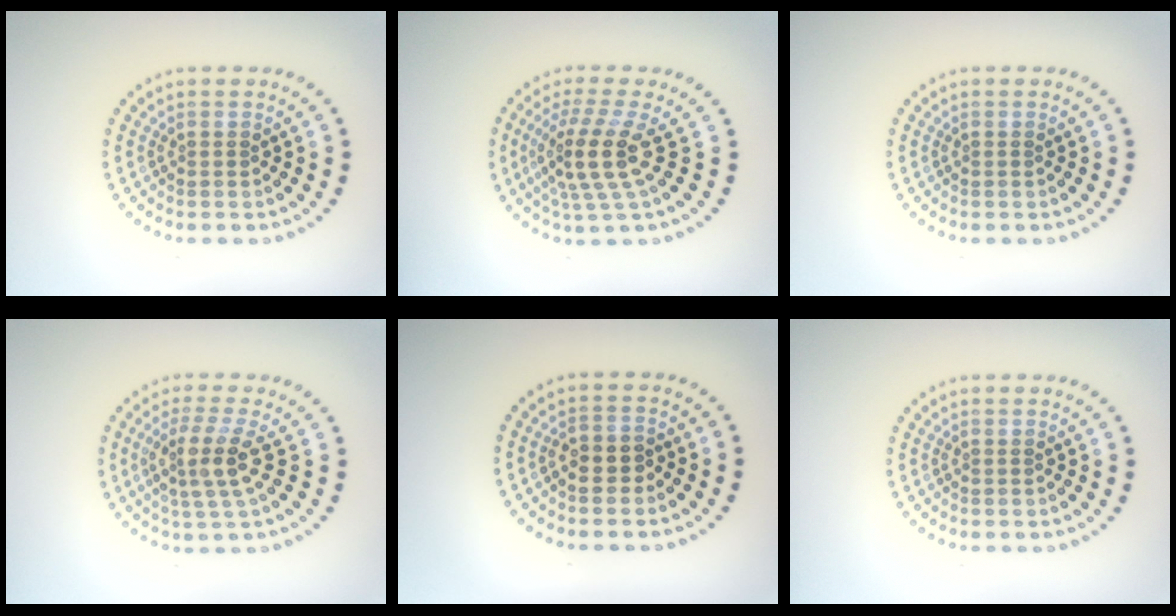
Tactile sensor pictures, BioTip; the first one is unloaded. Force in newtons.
{"total": 4.5, "press": 3.4, "slide": 2.9}
{"total": 0.0}
{"total": 3.6, "press": 2.9, "slide": 2.1}
{"total": 1.6, "press": 1.5, "slide": 0.5}
{"total": 0.0}